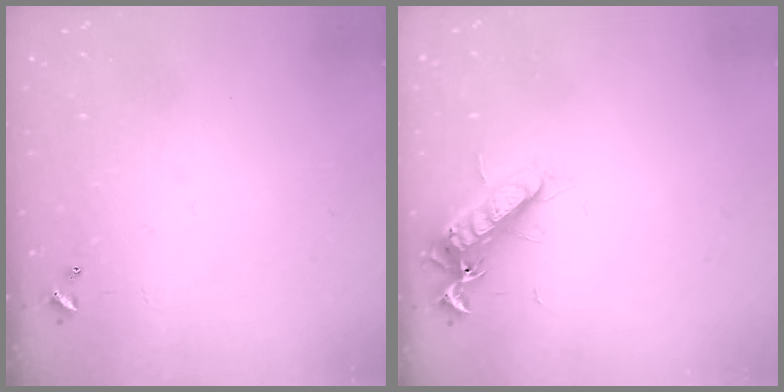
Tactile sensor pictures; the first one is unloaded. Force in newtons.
{"total": 13.0, "press": 12.9, "slide": 1.2}